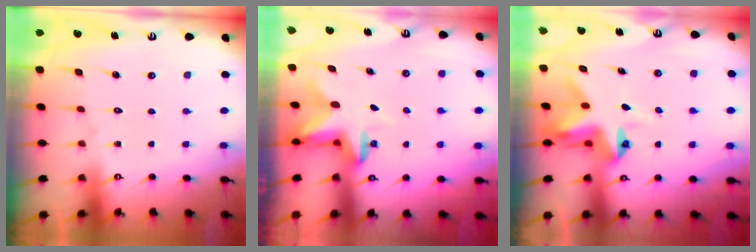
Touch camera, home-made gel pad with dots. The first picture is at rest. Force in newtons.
{"total": 2.6, "press": 2.6, "slide": 0.6}
{"total": 4.9, "press": 4.9, "slide": 0.3}